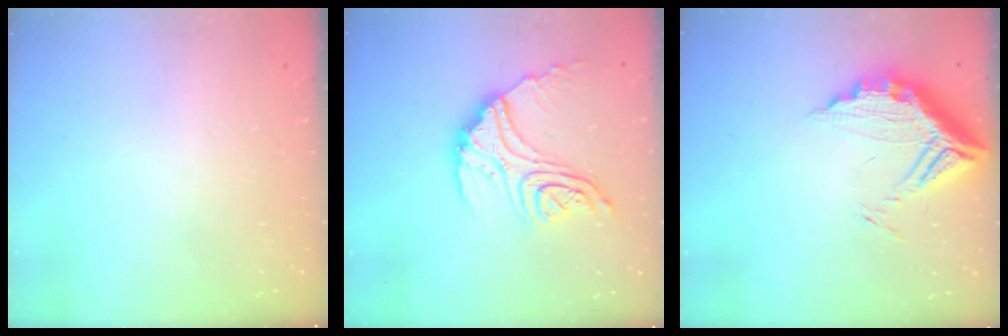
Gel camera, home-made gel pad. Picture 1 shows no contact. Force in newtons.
{"total": 18.5, "press": 18.5, "slide": 1.6}
{"total": 14.5, "press": 14.4, "slide": 1.1}